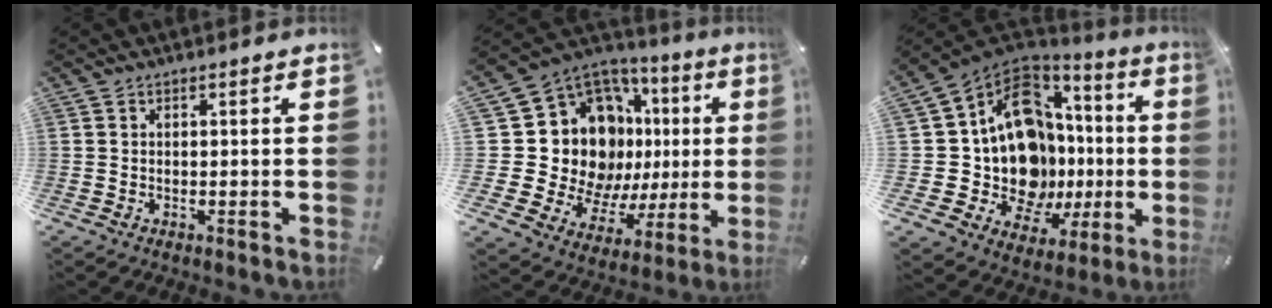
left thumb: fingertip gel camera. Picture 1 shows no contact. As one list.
[{"total": 22.4, "force": [4.4, 17.0, 13.8], "torque": [-0.265, -0.055, 0.112]}, {"total": 19.1, "force": [-1.1, 14.5, 12.3], "torque": [-0.258, -0.055, 0.011]}]